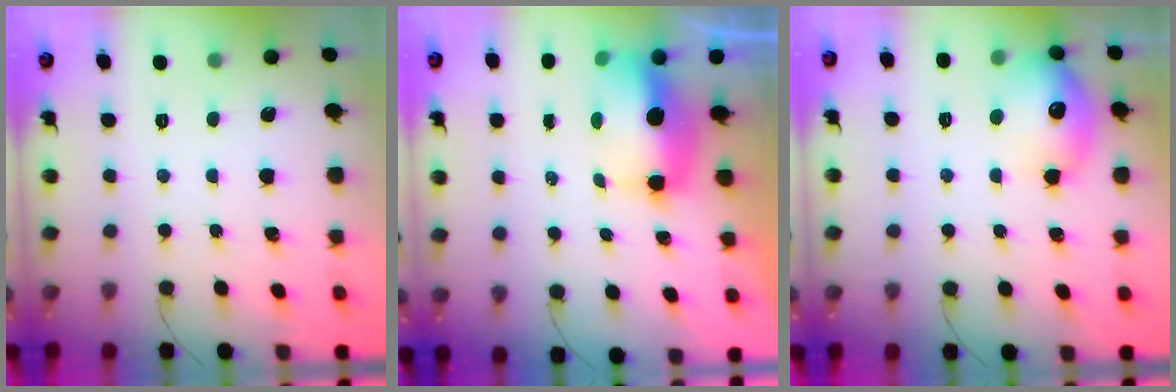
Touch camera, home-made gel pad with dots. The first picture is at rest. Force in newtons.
{"total": 8.9, "press": 8.7, "slide": 2.0}
{"total": 15.0, "press": 14.9, "slide": 1.4}